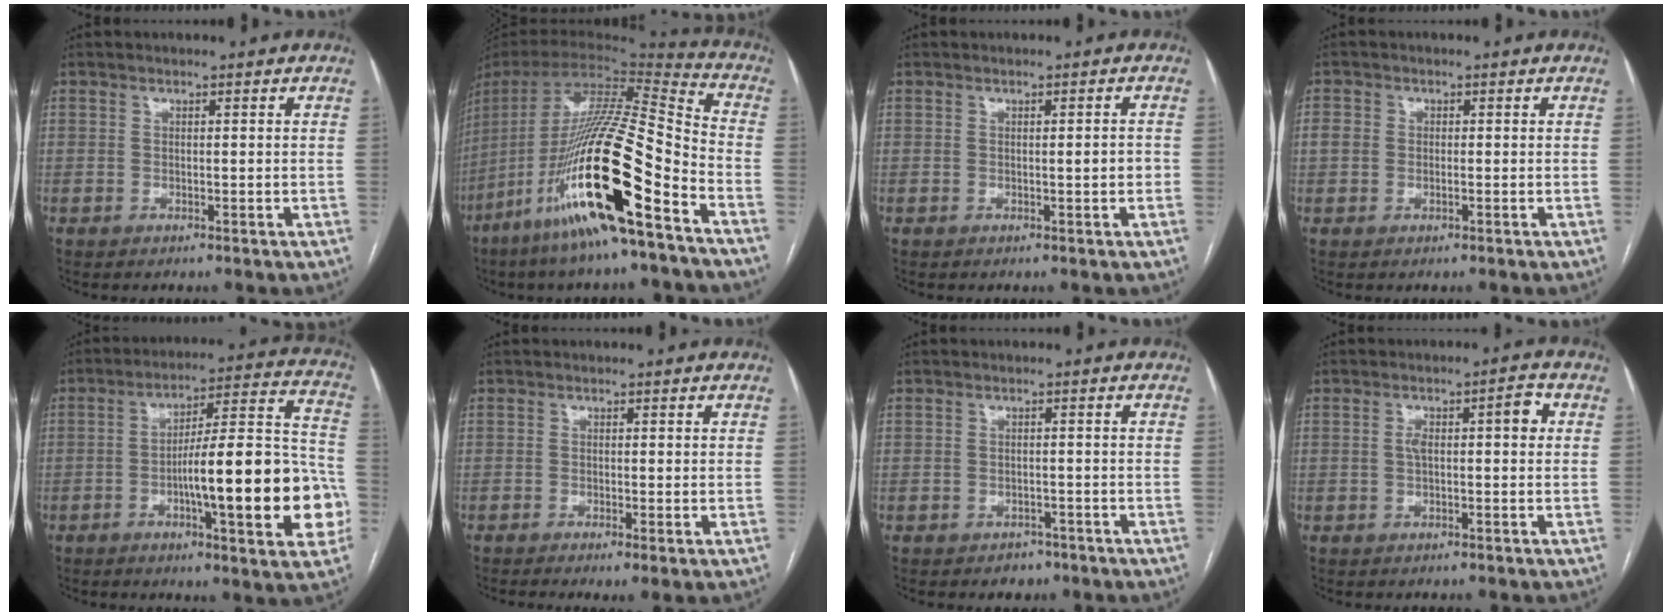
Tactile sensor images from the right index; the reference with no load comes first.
{"total": 25.1, "force": [-12.3, 2.1, 21.8], "torque": [-0.420, -0.045, -0.231]}
{"total": 1.5, "force": [-0.2, 0.2, 1.4], "torque": [-0.018, 0.001, -0.003]}
{"total": 2.1, "force": [0.0, 1.8, 1.0], "torque": [-0.026, 0.011, 0.001]}
{"total": 20.9, "force": [-5.0, 3.2, 20.0], "torque": [-0.236, 0.028, -0.065]}
{"total": 2.4, "force": [-1.0, 0.3, 2.1], "torque": [-0.033, -0.007, -0.015]}
{"total": 2.2, "force": [-1.5, 1.6, 0.3], "torque": [-0.007, 0.008, -0.017]}
{"total": 4.8, "force": [0.7, 1.4, 4.5], "torque": [-0.076, 0.024, 0.011]}